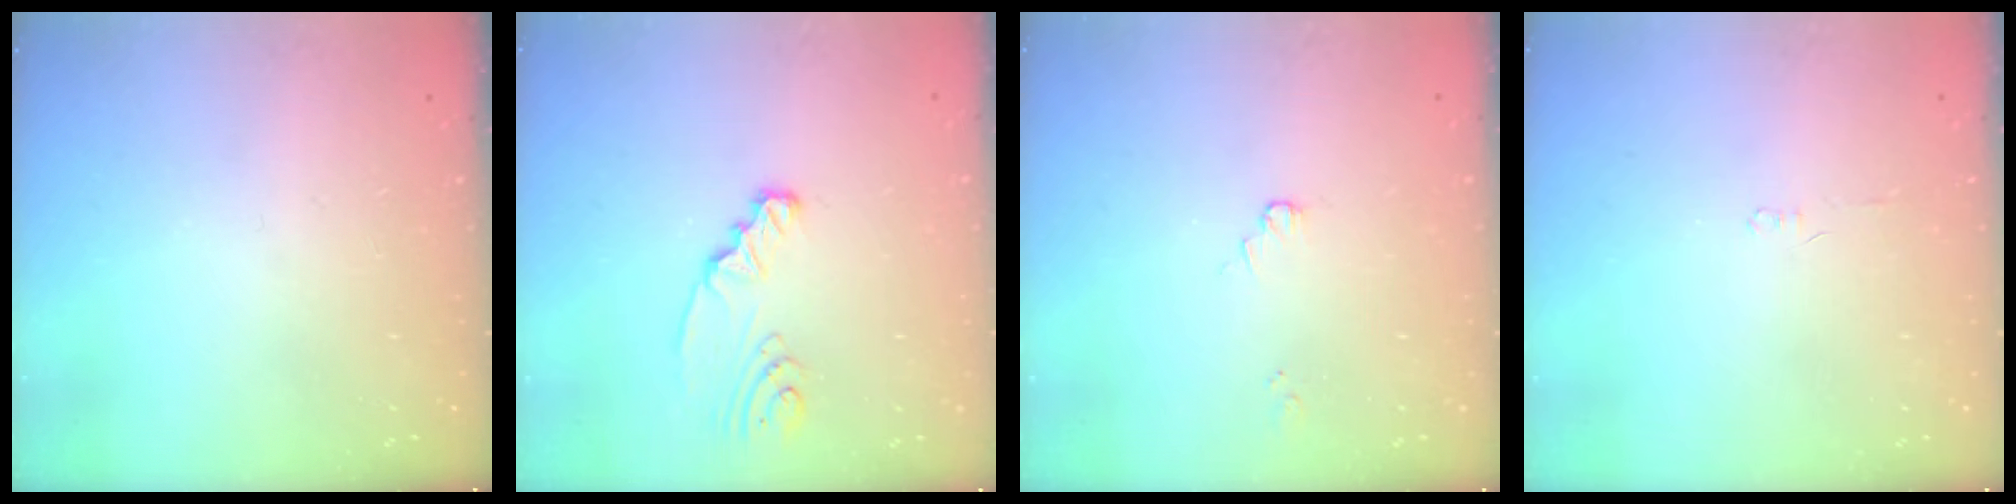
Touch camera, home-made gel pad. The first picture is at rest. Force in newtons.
{"total": 2.7, "press": 2.6, "slide": 0.3}
{"total": 0.9, "press": 0.8, "slide": 0.2}
{"total": 1.1, "press": 1.0, "slide": 0.3}